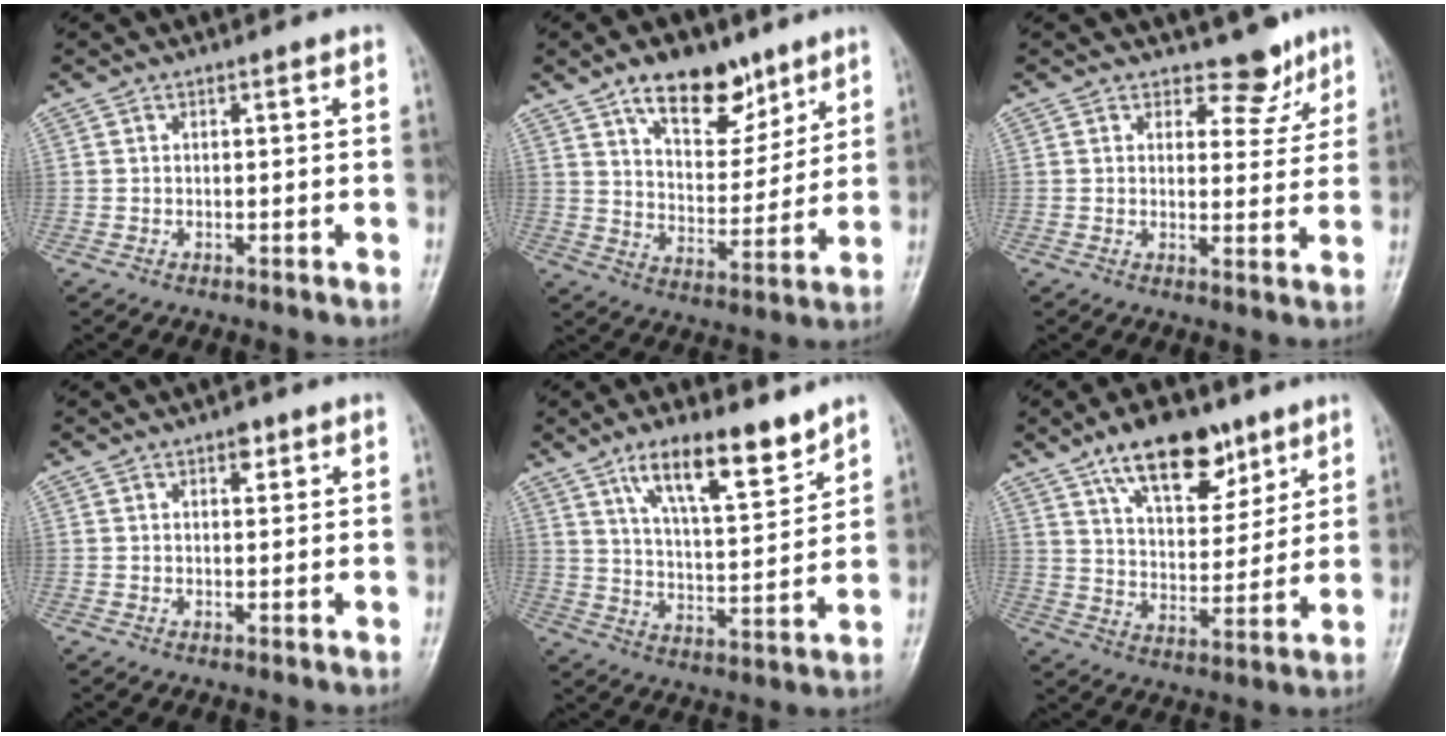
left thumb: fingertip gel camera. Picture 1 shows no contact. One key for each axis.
{"total": 13.6, "fx": 8.8, "fy": 7.1, "fz": 7.5, "tx": -0.072, "ty": -0.056, "tz": 0.148}
{"total": 4.9, "fx": 4.0, "fy": 2.8, "fz": 0.9, "tx": 0.018, "ty": -0.030, "tz": 0.050}
{"total": 2.1, "fx": 1.2, "fy": 1.1, "fz": 1.3, "tx": -0.009, "ty": -0.003, "tz": 0.015}
{"total": 13.1, "fx": 8.9, "fy": 3.8, "fz": 8.8, "tx": -0.124, "ty": -0.054, "tz": 0.157}
{"total": 15.4, "fx": 9.7, "fy": 7.5, "fz": 9.3, "tx": -0.102, "ty": -0.047, "tz": 0.163}